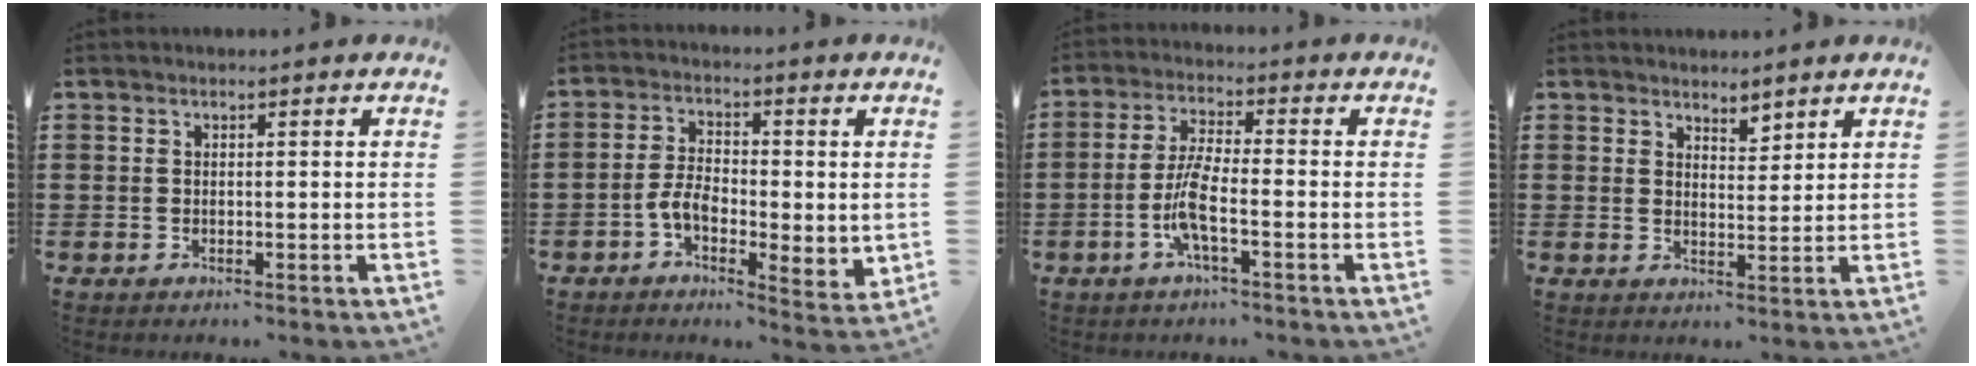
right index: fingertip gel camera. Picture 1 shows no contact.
{"total": 5.8, "force": [-1.2, 3.1, 4.7], "torque": [-0.103, 0.002, -0.027]}
{"total": 5.9, "force": [-2.3, 1.0, 5.3], "torque": [-0.125, -0.014, -0.050]}
{"total": 2.8, "force": [2.6, 0.9, 0.2], "torque": [-0.011, 0.002, 0.050]}